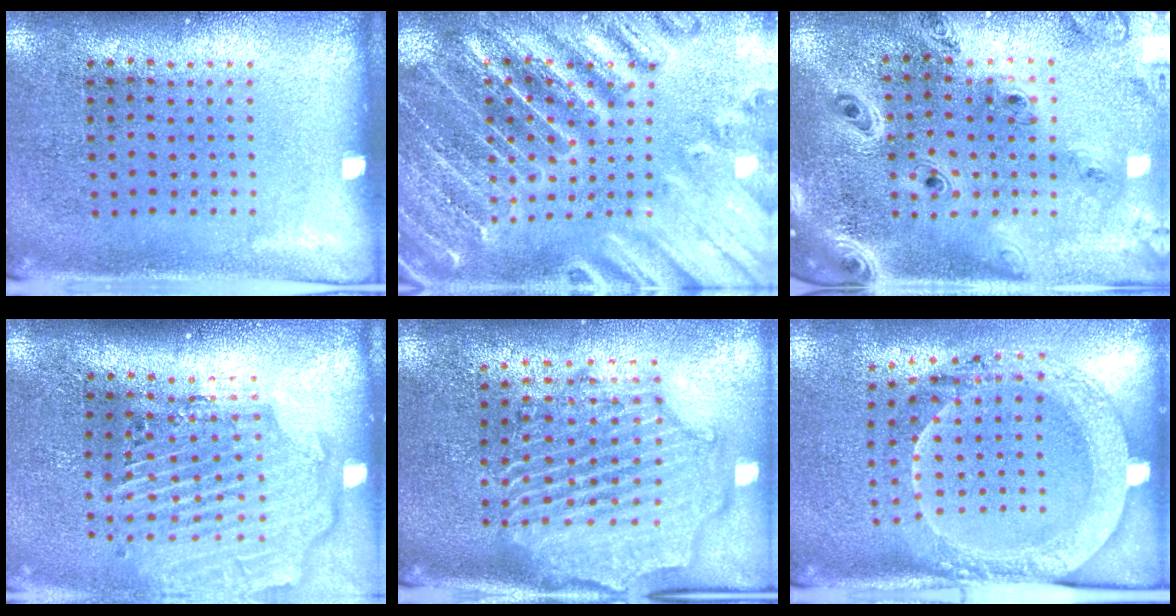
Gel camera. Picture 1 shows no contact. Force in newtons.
{"total": 3.7, "press": 3.6, "slide": 0.9}
{"total": 2.5, "press": 2.3, "slide": 1.1}
{"total": 2.8, "press": 2.3, "slide": 1.6}
{"total": 2.5, "press": 2.2, "slide": 1.1}
{"total": 2.1, "press": 2.1, "slide": 0.4}